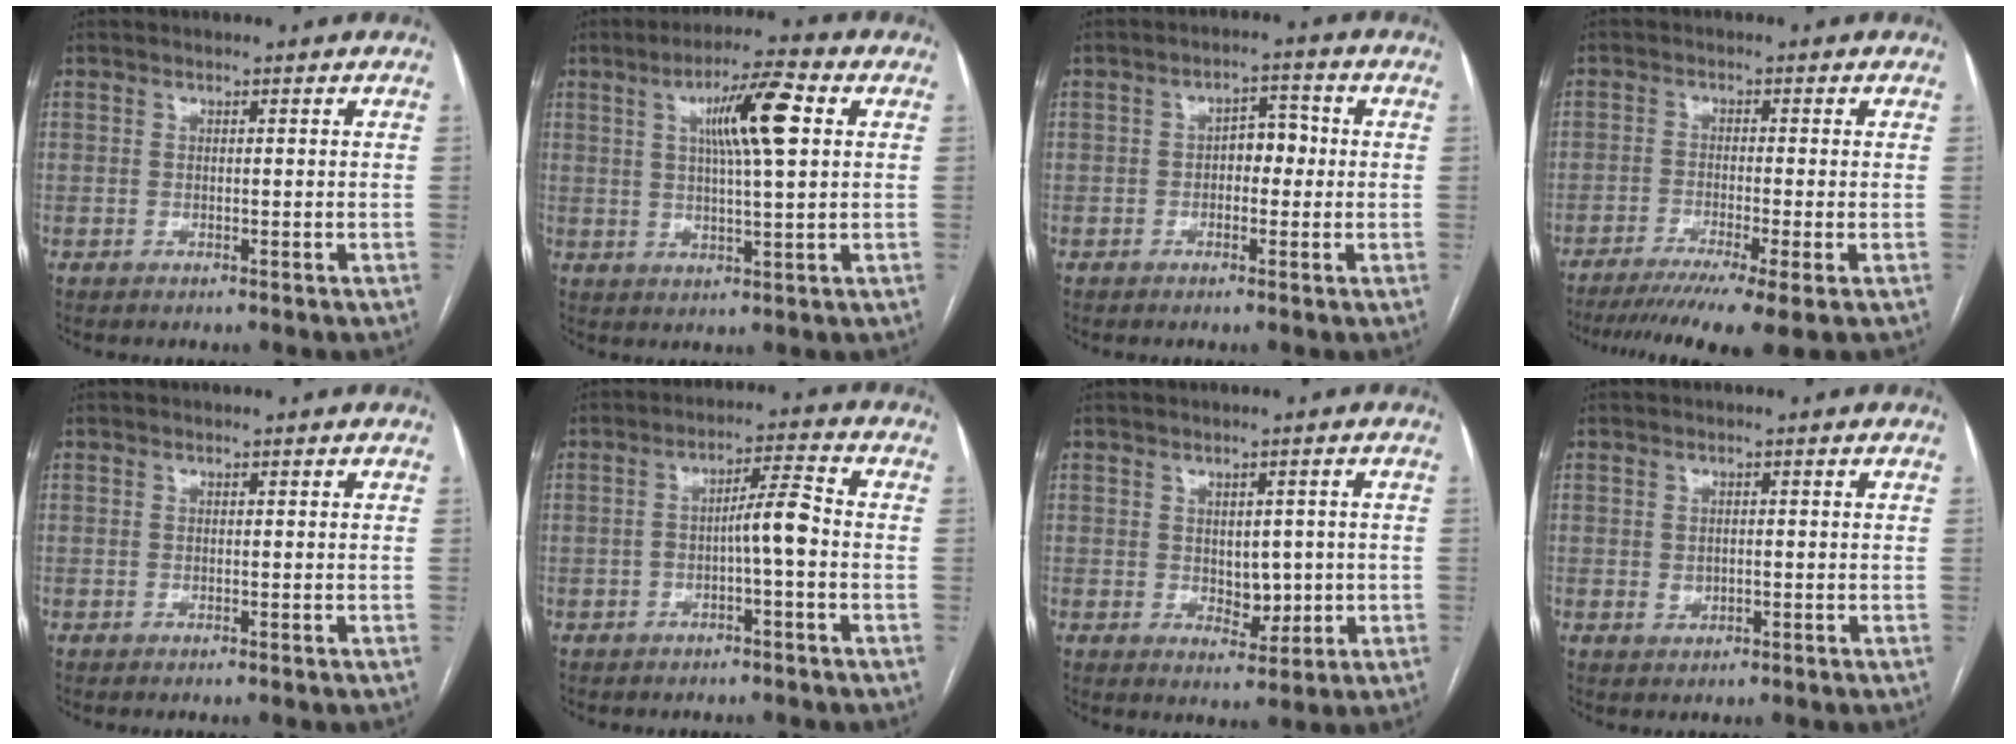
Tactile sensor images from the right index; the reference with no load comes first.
{"total": 8.9, "force": [2.1, -1.6, 8.5], "torque": [-0.148, 0.004, 0.040]}
{"total": 4.0, "force": [-0.3, 2.3, 3.3], "torque": [-0.044, 0.019, -0.007]}
{"total": 11.2, "force": [-8.0, -0.3, 7.8], "torque": [-0.123, -0.021, -0.127]}
{"total": 0.0}
{"total": 5.2, "force": [-1.2, 0.3, 5.0], "torque": [-0.079, 0.017, -0.017]}
{"total": 4.5, "force": [-0.1, 2.8, 3.5], "torque": [-0.043, 0.002, 0.009]}
{"total": 1.5, "force": [-0.1, 1.2, 0.9], "torque": [-0.016, 0.000, 0.002]}